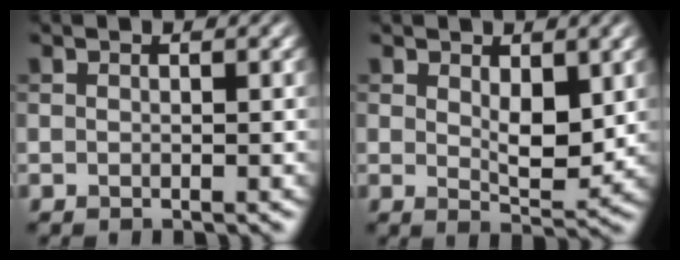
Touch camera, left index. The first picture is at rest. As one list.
[{"total": 3.8, "force": [0.9, 2.0, 3.1], "torque": [-0.054, -0.011, 0.018]}]